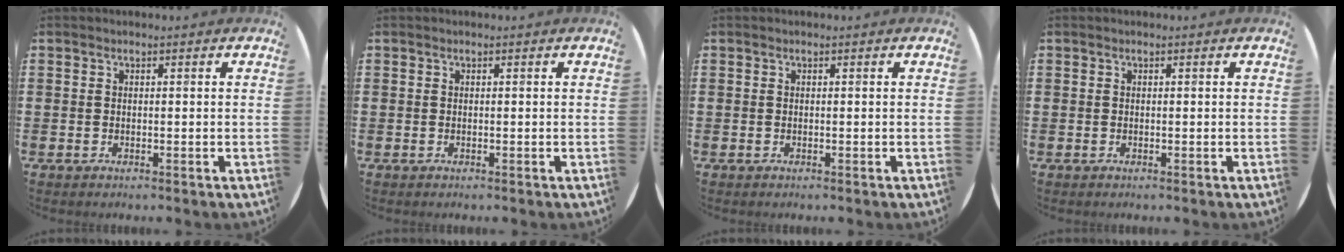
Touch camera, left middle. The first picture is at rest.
{"total": 0.0}
{"total": 0.0}
{"total": 0.0}